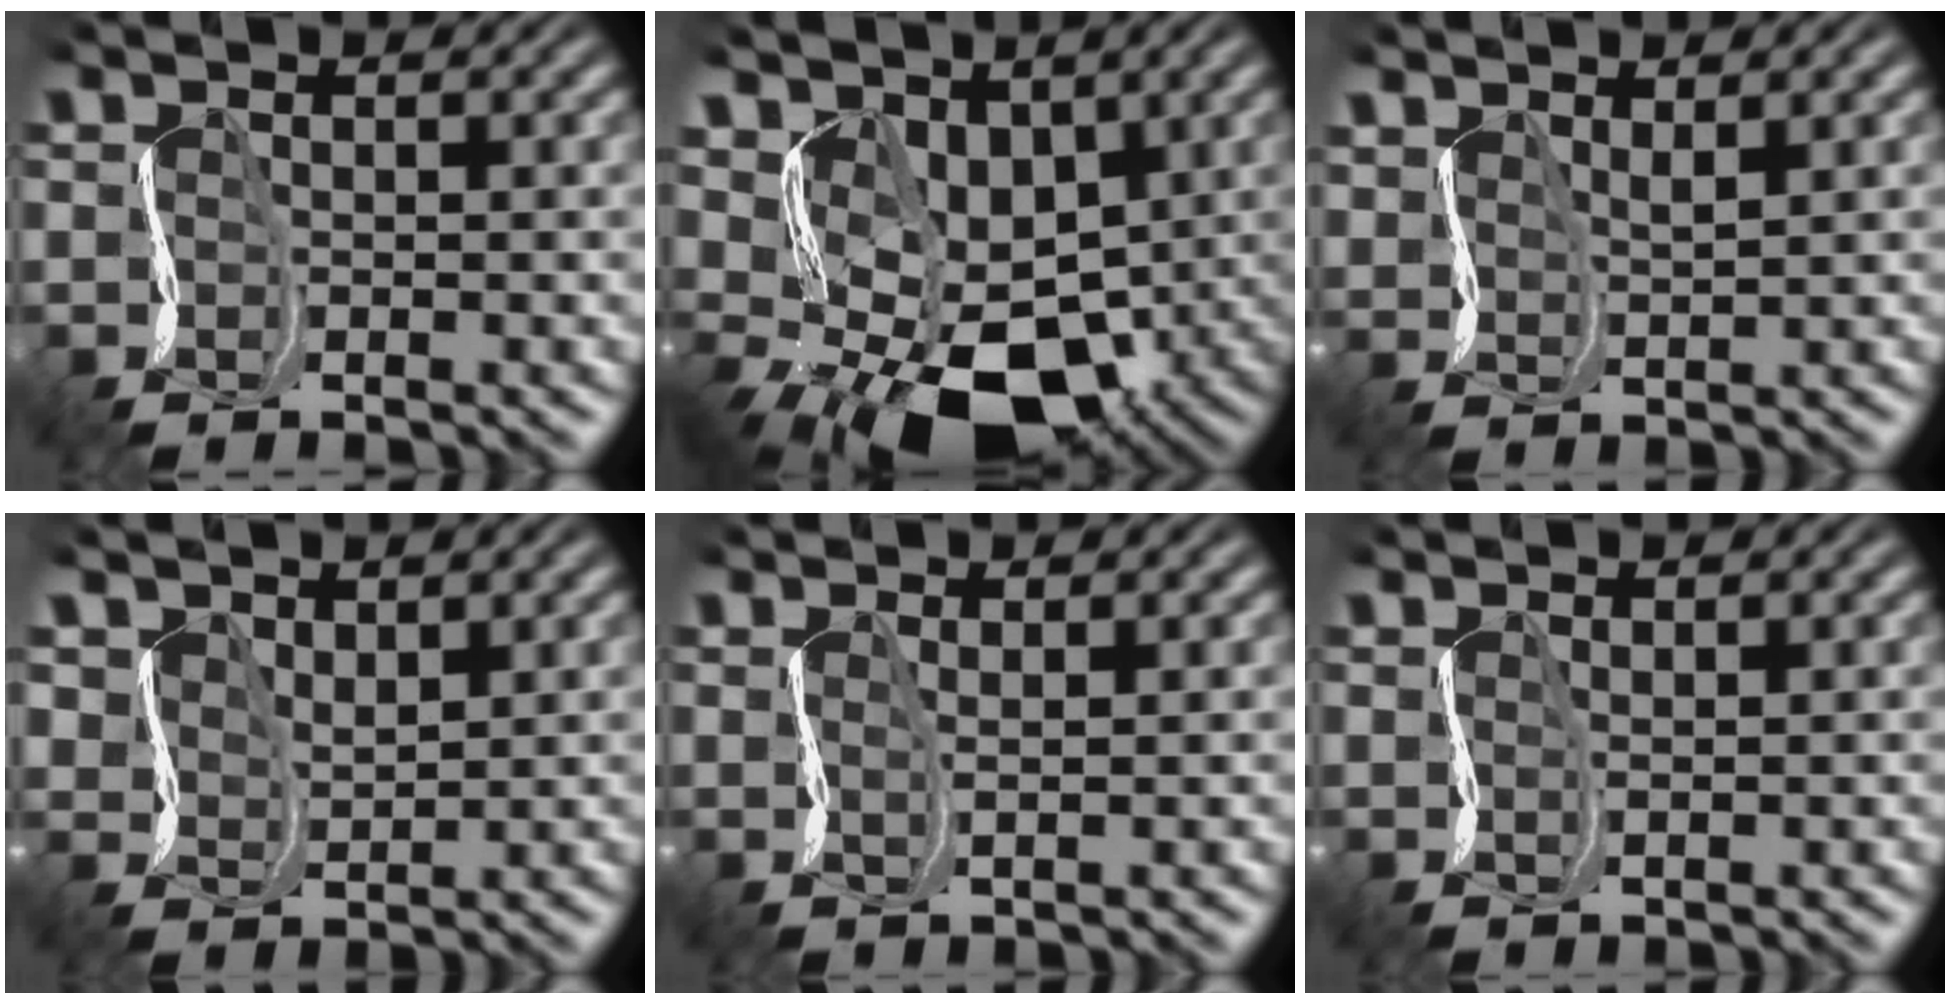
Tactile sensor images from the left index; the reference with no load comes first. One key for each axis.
{"total": 7.4, "fx": 0.6, "fy": 5.4, "fz": 5.1, "tx": -0.080, "ty": -0.019, "tz": 0.015}
{"total": 2.0, "fx": 1.9, "fy": 0.2, "fz": -0.2, "tx": -0.002, "ty": 0.001, "tz": 0.043}
{"total": 2.3, "fx": 2.1, "fy": 1.0, "fz": -0.1, "tx": -0.005, "ty": 0.000, "tz": 0.041}
{"total": 1.1, "fx": 1.0, "fy": -0.3, "fz": -0.1, "tx": -0.002, "ty": 0.000, "tz": 0.021}
{"total": 1.0, "fx": 0.9, "fy": -0.1, "fz": -0.3, "tx": 0.005, "ty": 0.002, "tz": 0.018}